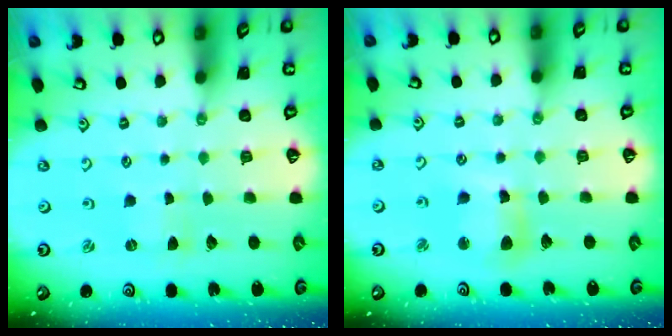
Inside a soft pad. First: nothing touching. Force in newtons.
{"total": 9.0, "press": 8.9, "slide": 1.4}